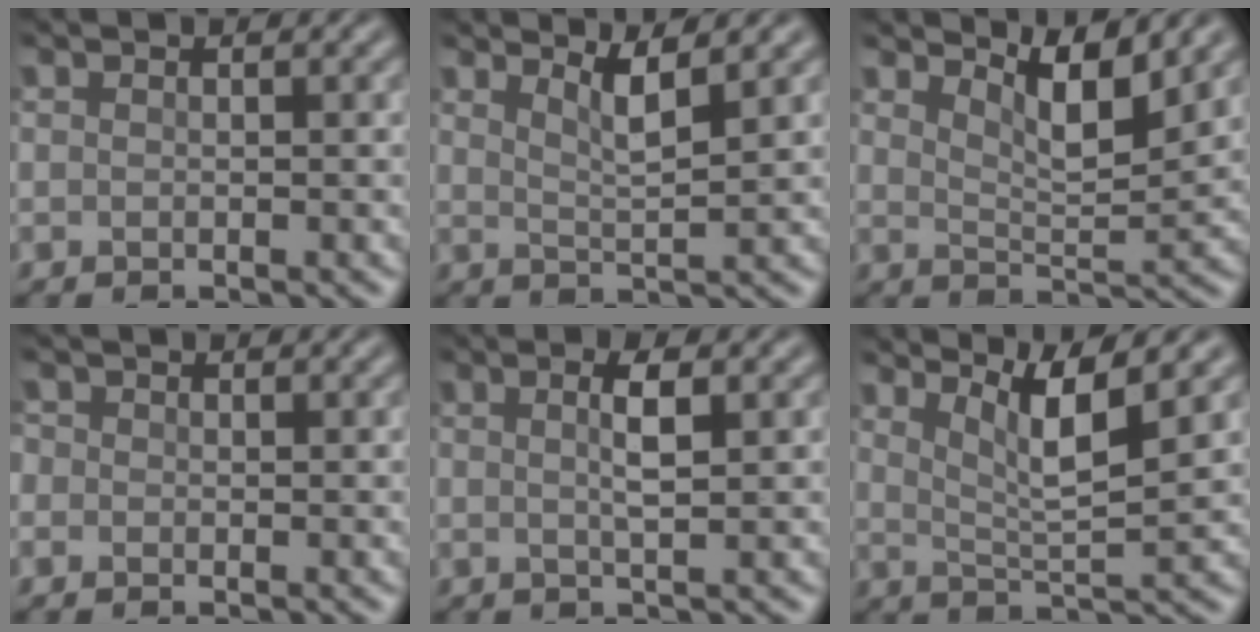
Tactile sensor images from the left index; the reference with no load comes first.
{"total": 2.6, "force": [1.8, 0.5, 1.9], "torque": [-0.023, -0.003, 0.033]}
{"total": 4.5, "force": [3.1, 1.1, 3.1], "torque": [-0.053, -0.007, 0.050]}
{"total": 0.9, "force": [-0.4, 0.8, 0.0], "torque": [0.004, 0.000, -0.011]}
{"total": 2.3, "force": [0.2, 0.5, 2.3], "torque": [-0.041, 0.002, 0.003]}
{"total": 5.0, "force": [2.7, 0.8, 4.1], "torque": [-0.068, -0.003, 0.052]}